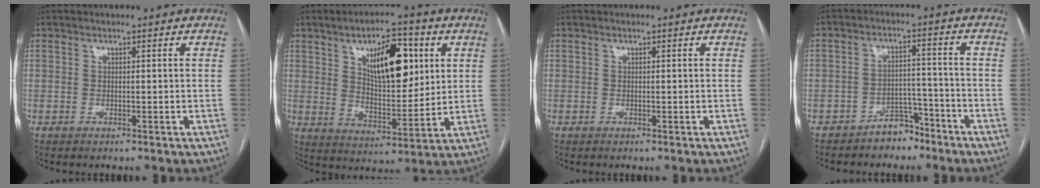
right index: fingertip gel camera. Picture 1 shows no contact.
{"total": 13.0, "force": [4.9, 5.0, 10.9], "torque": [-0.173, 0.009, 0.084]}
{"total": 0.0}
{"total": 5.0, "force": [-4.0, 2.7, 1.2], "torque": [-0.012, 0.017, -0.063]}